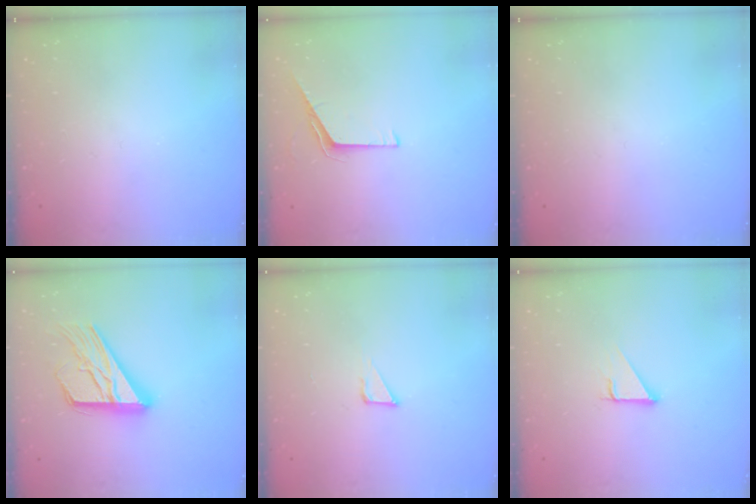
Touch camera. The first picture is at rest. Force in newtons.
{"total": 5.4, "press": 5.3, "slide": 0.6}
{"total": 0.0}
{"total": 20.0, "press": 20.0, "slide": 1.8}
{"total": 4.3, "press": 4.3, "slide": 0.3}
{"total": 2.7, "press": 2.7, "slide": 0.0}